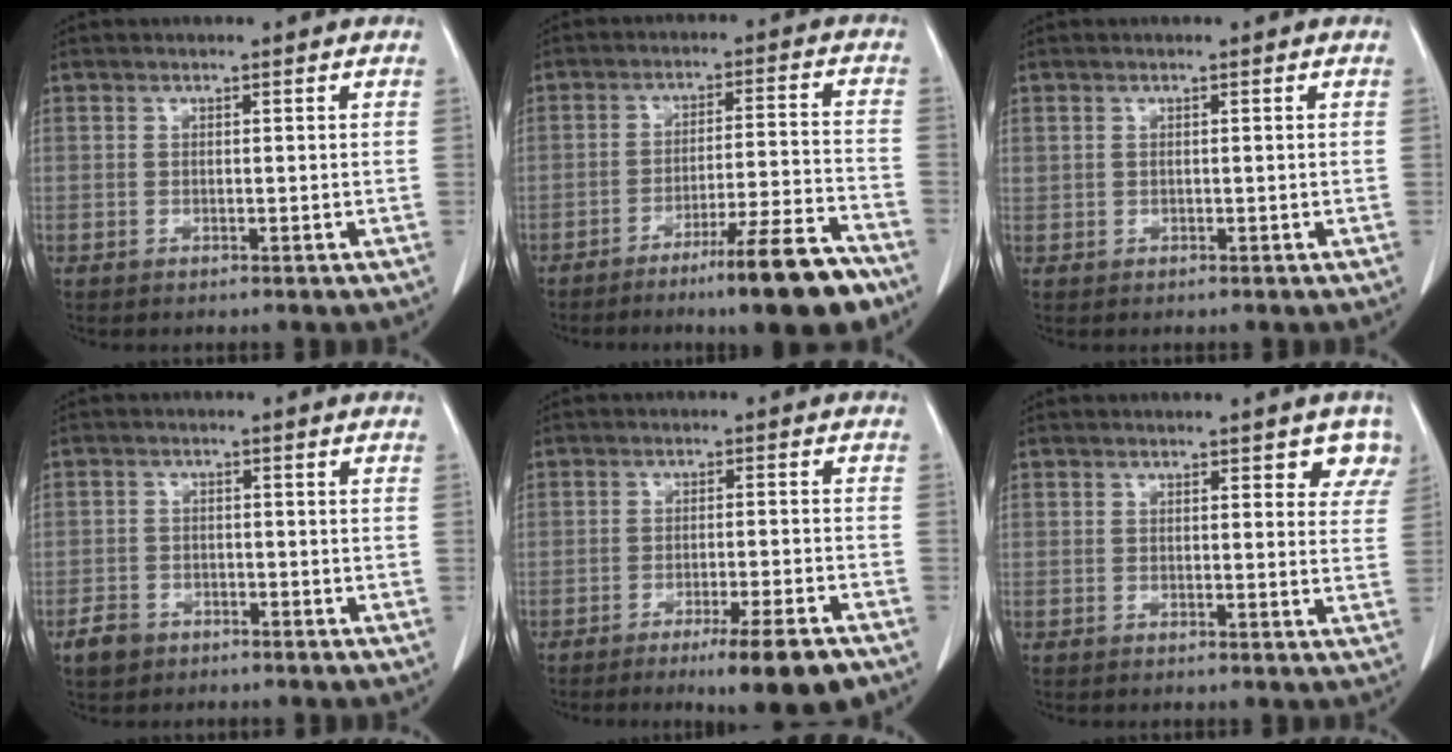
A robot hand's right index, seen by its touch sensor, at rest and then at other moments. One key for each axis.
{"total": 12.2, "fx": -8.7, "fy": 0.1, "fz": 8.6, "tx": -0.119, "ty": -0.005, "tz": -0.138}
{"total": 0.6, "fx": 0.3, "fy": 0.5, "fz": 0.1, "tx": 0.006, "ty": 0.010, "tz": 0.009}
{"total": 3.5, "fx": -2.5, "fy": 2.3, "fz": 0.9, "tx": -0.020, "ty": 0.005, "tz": -0.039}
{"total": 9.0, "fx": -6.3, "fy": 0.2, "fz": 6.3, "tx": -0.080, "ty": -0.015, "tz": -0.093}
{"total": 3.8, "fx": 2.8, "fy": 1.9, "fz": 1.8, "tx": -0.002, "ty": 0.000, "tz": 0.018}